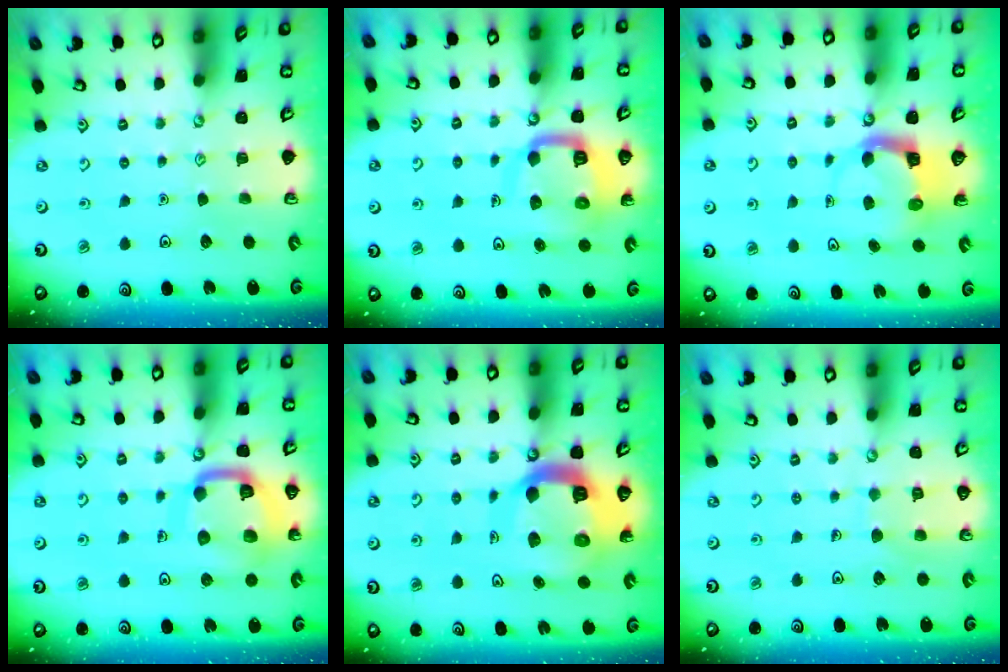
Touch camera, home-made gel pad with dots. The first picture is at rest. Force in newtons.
{"total": 11.3, "press": 11.2, "slide": 1.4}
{"total": 3.9, "press": 3.9, "slide": 0.3}
{"total": 14.9, "press": 14.8, "slide": 1.5}
{"total": 17.1, "press": 17.0, "slide": 1.8}
{"total": 6.5, "press": 6.5, "slide": 0.5}